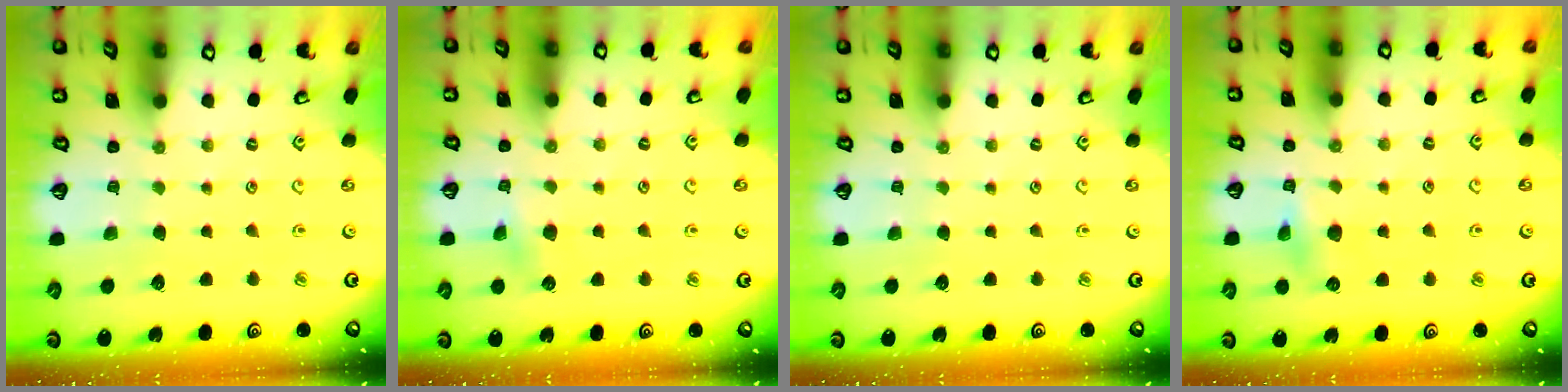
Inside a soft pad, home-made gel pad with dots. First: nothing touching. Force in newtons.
{"total": 5.0, "press": 5.0, "slide": 0.3}
{"total": 0.0}
{"total": 4.9, "press": 4.9, "slide": 0.6}